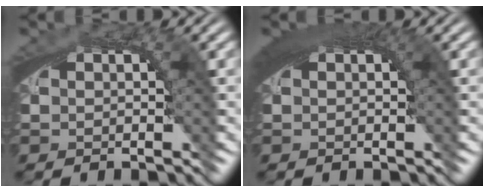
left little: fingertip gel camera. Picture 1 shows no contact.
{"total": 3.2, "force": [1.1, 1.0, 2.9], "torque": [-0.036, 0.010, 0.014]}